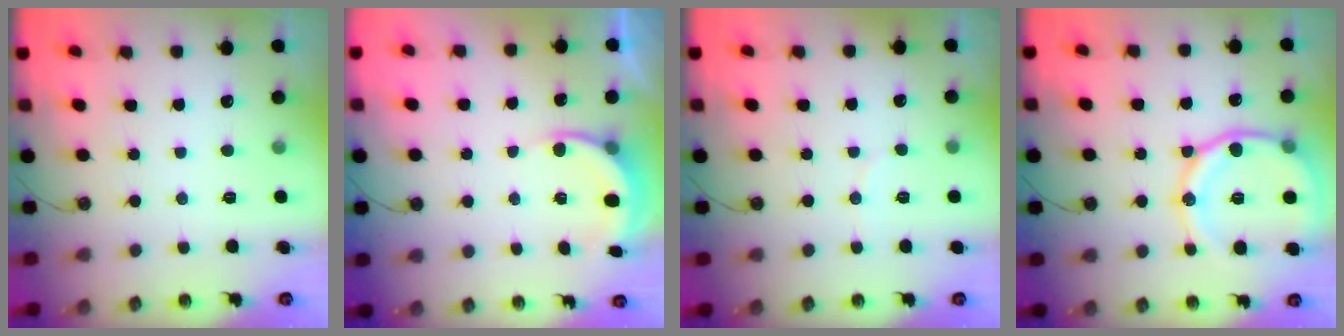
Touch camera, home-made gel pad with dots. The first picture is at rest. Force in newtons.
{"total": 5.5, "press": 5.3, "slide": 1.2}
{"total": 1.8, "press": 1.8, "slide": 0.2}
{"total": 15.6, "press": 15.5, "slide": 1.8}